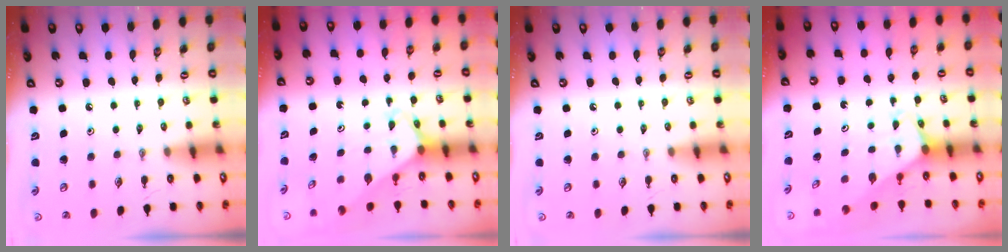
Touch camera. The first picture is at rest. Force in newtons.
{"total": 2.6, "press": 2.6, "slide": 0.2}
{"total": 0.0}
{"total": 2.1, "press": 2.1, "slide": 0.1}